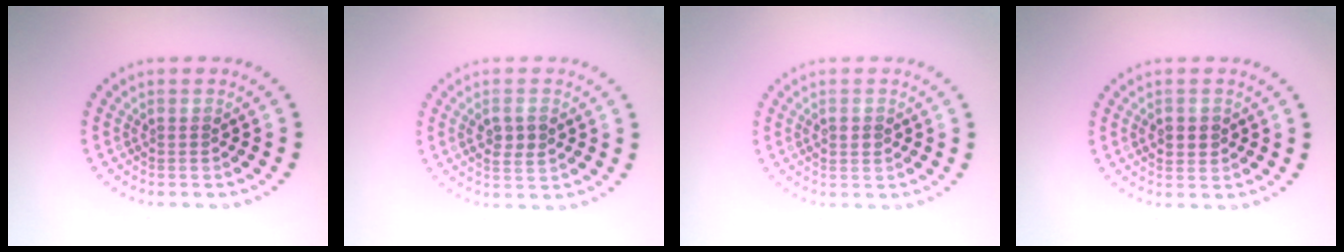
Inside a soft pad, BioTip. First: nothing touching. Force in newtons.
{"total": 2.4, "press": 2.4, "slide": 0.4}
{"total": 1.5, "press": 1.5, "slide": 0.1}
{"total": 1.9, "press": 1.9, "slide": 0.2}